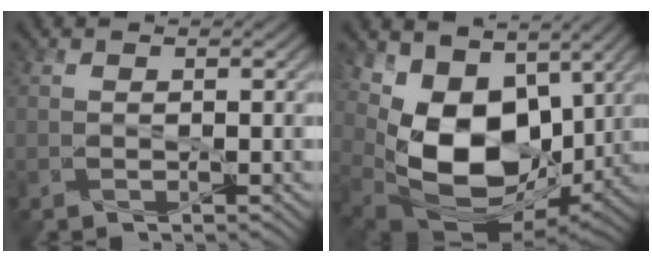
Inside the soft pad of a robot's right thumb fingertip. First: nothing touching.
{"total": 16.1, "force": [2.9, 10.7, 11.6], "torque": [-0.249, -0.028, 0.067]}